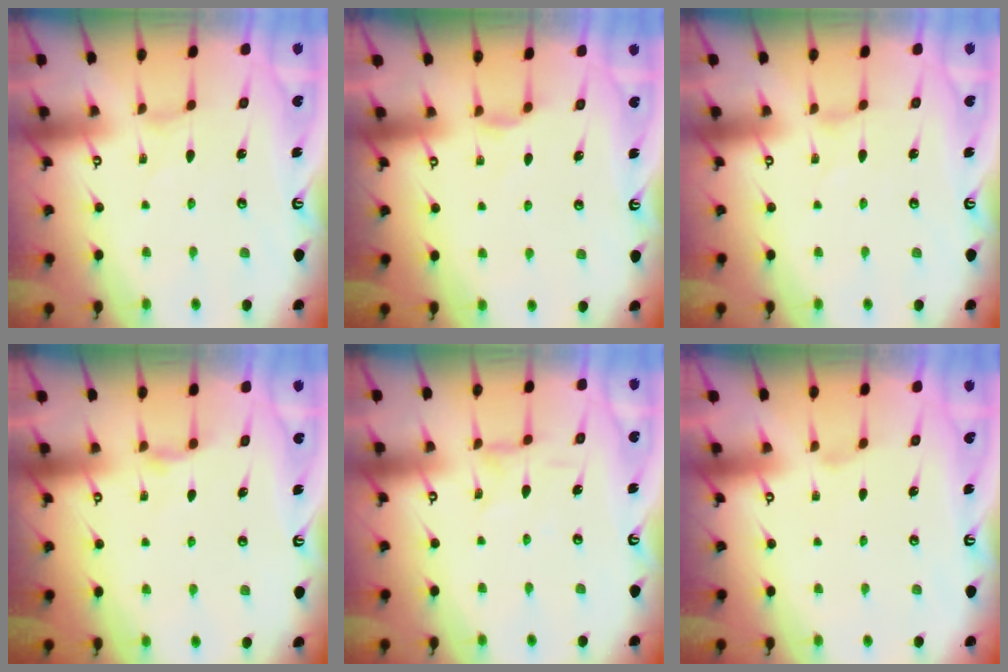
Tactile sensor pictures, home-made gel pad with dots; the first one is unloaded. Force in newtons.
{"total": 2.4, "press": 2.3, "slide": 0.3}
{"total": 0.0}
{"total": 3.6, "press": 3.5, "slide": 0.6}
{"total": 1.9, "press": 1.9, "slide": 0.3}
{"total": 0.6, "press": 0.5, "slide": 0.2}